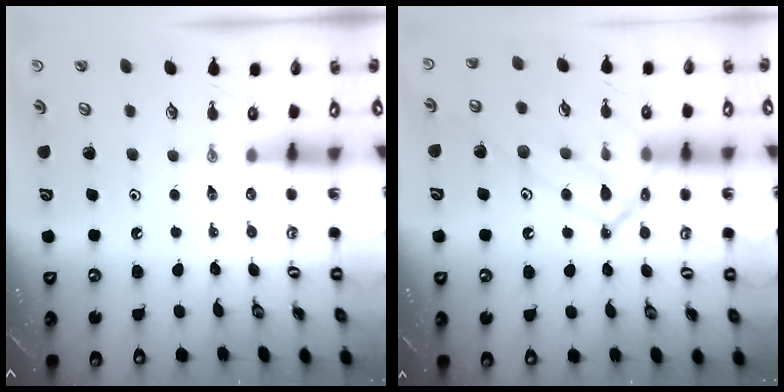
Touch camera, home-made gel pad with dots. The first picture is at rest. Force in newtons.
{"total": 16.5, "press": 16.5, "slide": 1.3}